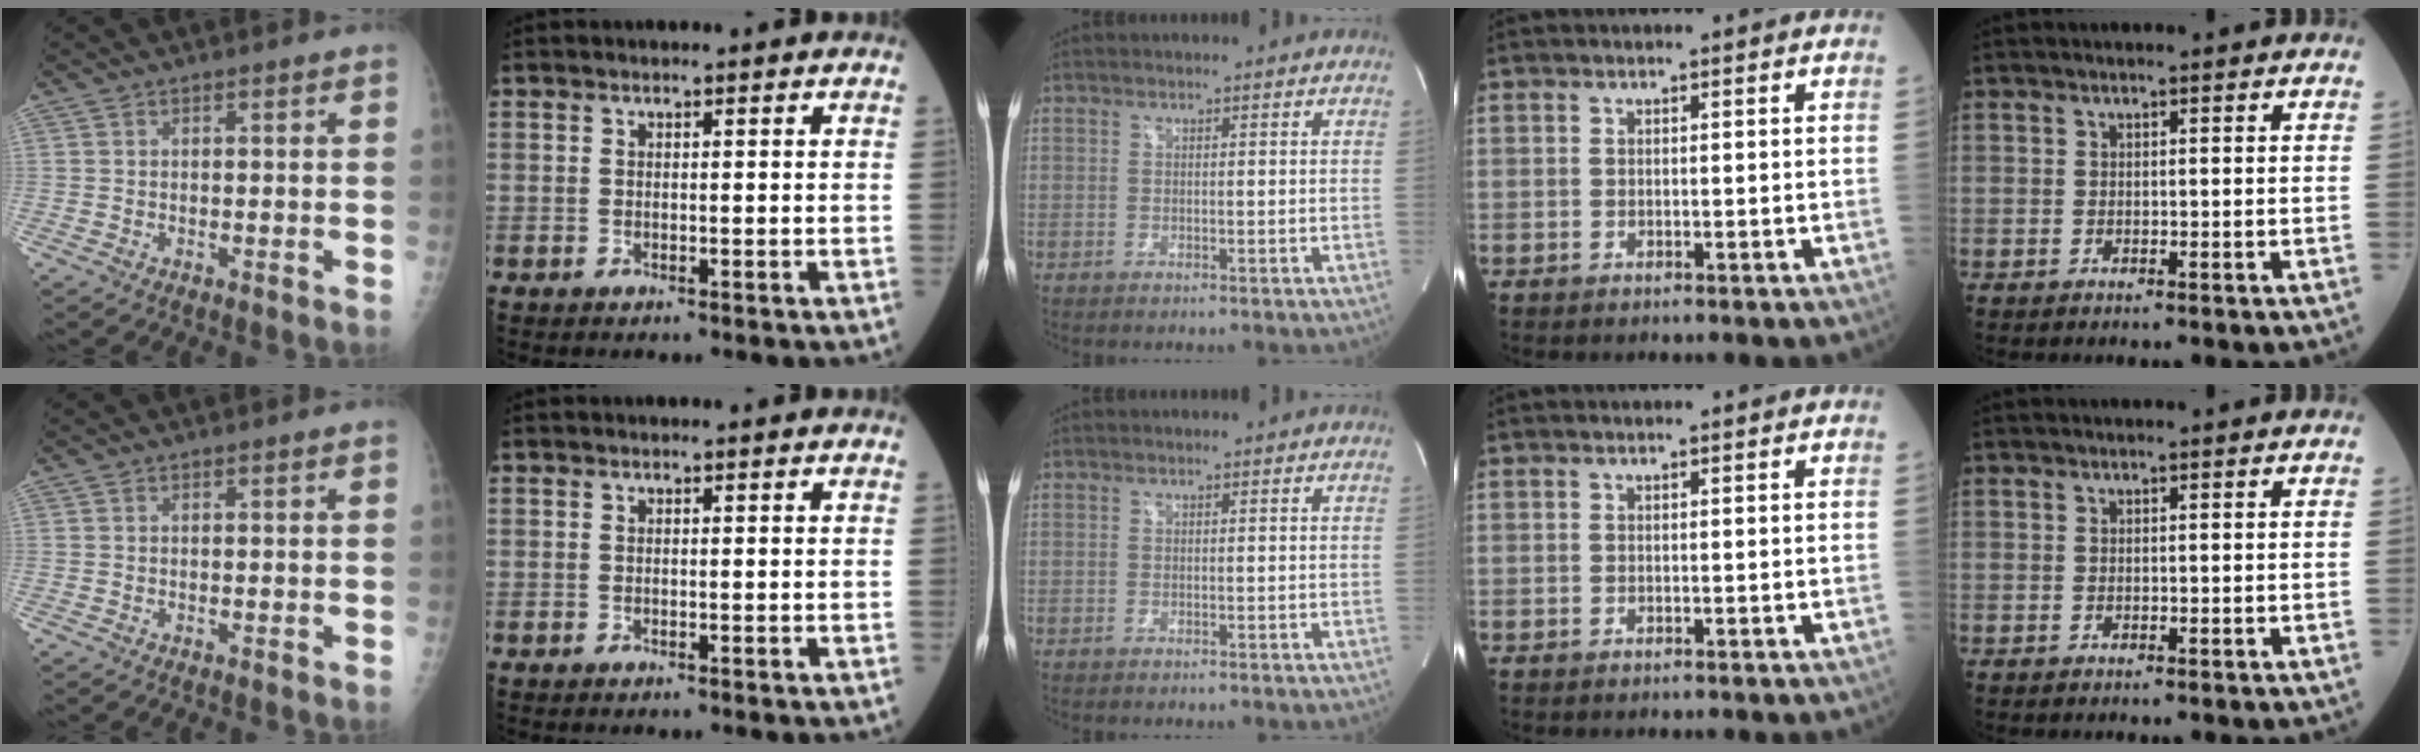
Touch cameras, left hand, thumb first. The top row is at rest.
{}